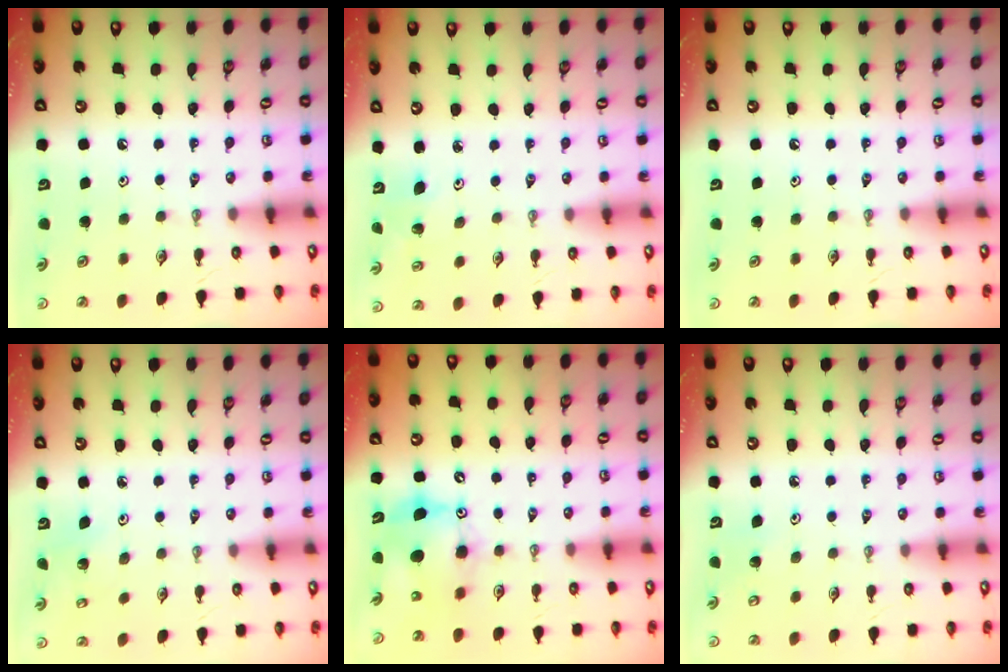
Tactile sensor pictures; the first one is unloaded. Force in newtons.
{"total": 2.8, "press": 2.5, "slide": 1.3}
{"total": 0.0}
{"total": 2.0, "press": 2.0, "slide": 0.1}
{"total": 9.1, "press": 9.1, "slide": 0.8}
{"total": 4.6, "press": 4.5, "slide": 1.1}